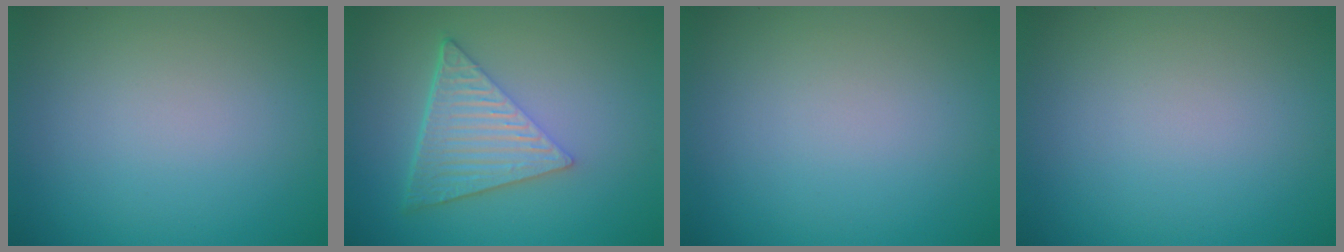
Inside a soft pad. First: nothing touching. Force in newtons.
{"total": 6.4, "press": 4.4, "slide": 4.6}
{"total": 0.0}
{"total": 0.0}